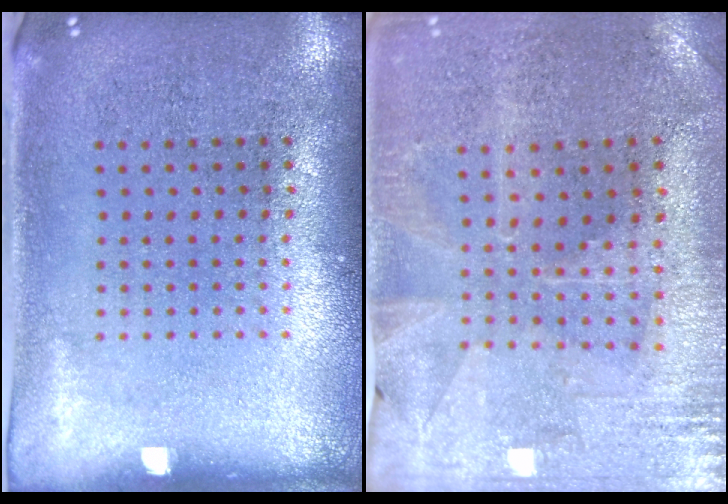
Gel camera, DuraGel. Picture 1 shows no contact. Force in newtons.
{"total": 0.7, "press": 0.6, "slide": 0.3}